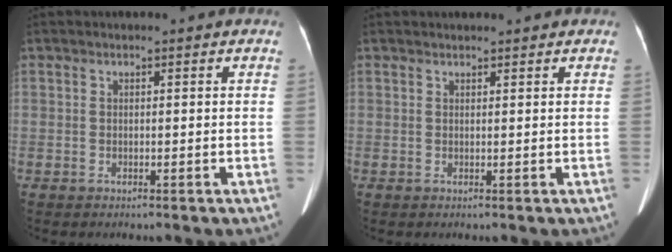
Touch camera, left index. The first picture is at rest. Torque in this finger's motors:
{"motor_torque": [0.02, 0.05, -0.12, -0.02]}